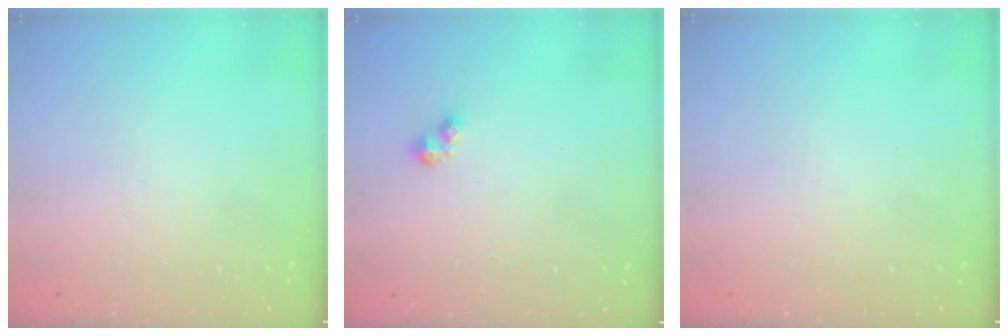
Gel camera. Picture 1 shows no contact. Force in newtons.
{"total": 2.7, "press": 2.6, "slide": 0.3}
{"total": 0.0}